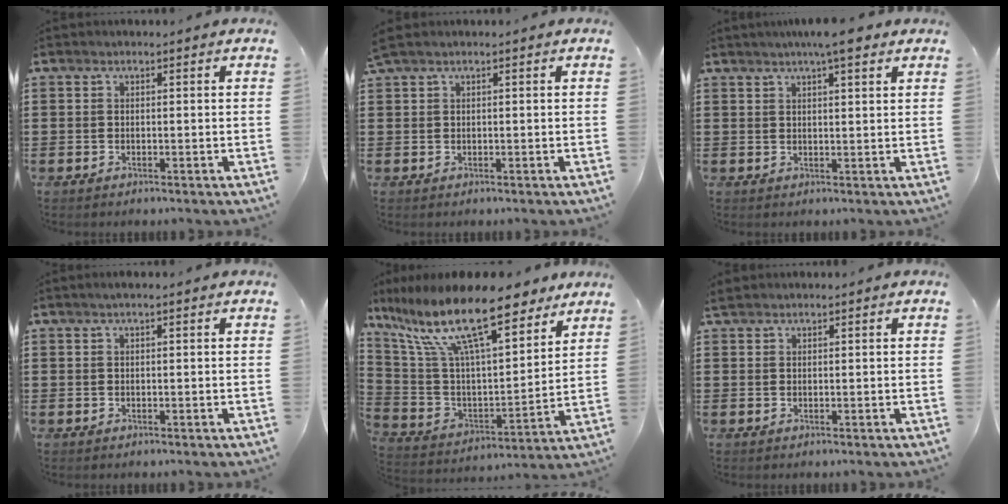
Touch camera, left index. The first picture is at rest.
{"total": 0.7, "force": [0.4, 0.0, 0.6], "torque": [-0.012, 0.000, 0.007]}
{"total": 4.9, "force": [3.6, 0.4, 3.3], "torque": [-0.057, -0.001, 0.059]}
{"total": 0.7, "force": [0.3, 0.0, 0.7], "torque": [-0.011, 0.000, 0.006]}
{"total": 17.1, "force": [11.8, 4.1, 11.7], "torque": [-0.263, -0.057, 0.203]}
{"total": 1.0, "force": [0.9, 0.3, 0.4], "torque": [-0.011, 0.002, 0.017]}